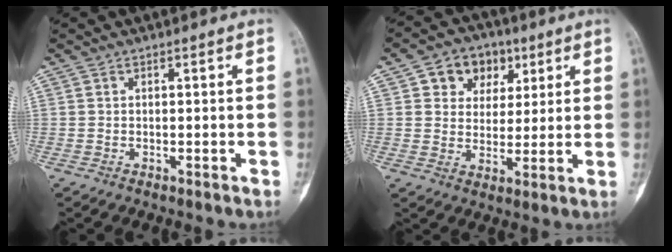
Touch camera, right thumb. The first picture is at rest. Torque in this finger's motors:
{"motor_torque": [-0.40, 0.25, 0.13, -0.04, -0.02]}